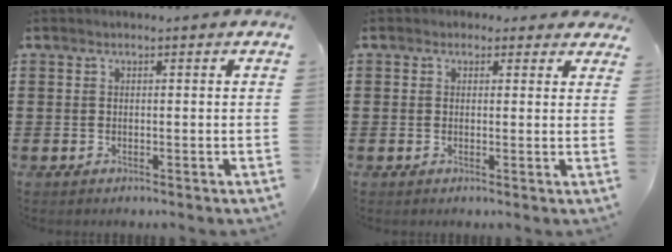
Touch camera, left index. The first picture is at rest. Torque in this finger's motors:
{"motor_torque": [2.14, 0.00, 0.04, -0.13]}